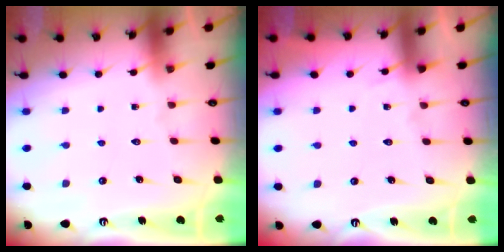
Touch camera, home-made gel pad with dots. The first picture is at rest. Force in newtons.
{"total": 5.1, "press": 5.0, "slide": 0.7}